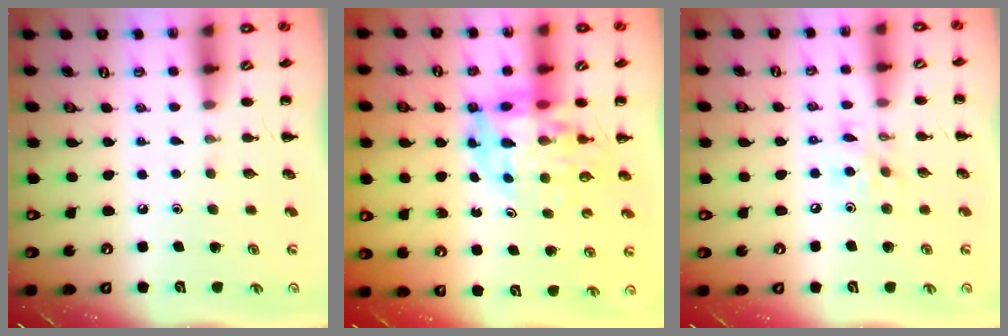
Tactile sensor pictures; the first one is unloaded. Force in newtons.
{"total": 10.7, "press": 10.2, "slide": 3.2}
{"total": 7.4, "press": 7.3, "slide": 0.7}